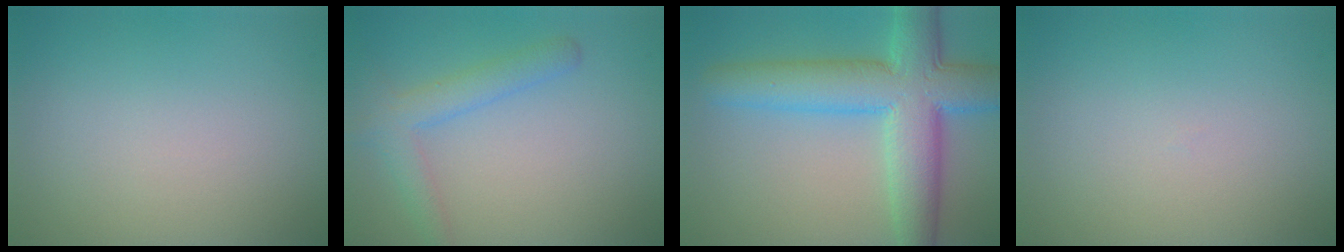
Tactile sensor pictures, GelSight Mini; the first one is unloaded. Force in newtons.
{"total": 2.7, "press": 2.7, "slide": 0.1}
{"total": 9.3, "press": 9.3, "slide": 0.3}
{"total": 0.0}